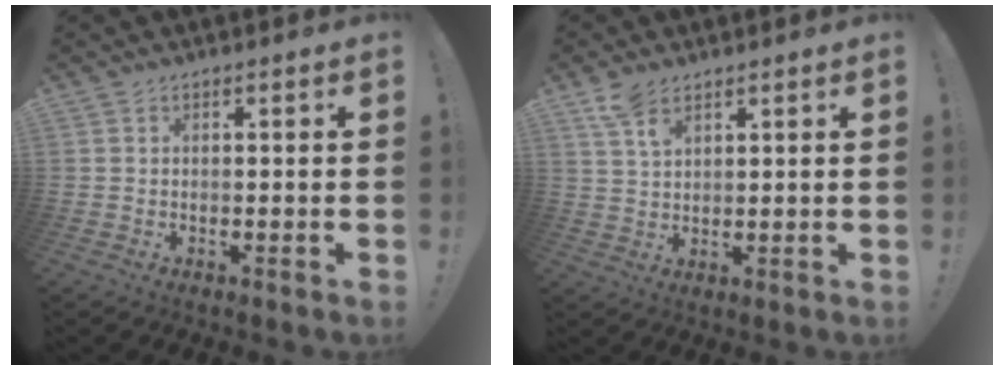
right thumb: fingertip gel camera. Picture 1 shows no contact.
{"total": 5.8, "force": [4.1, 2.5, 3.3], "torque": [-0.064, -0.019, 0.077]}